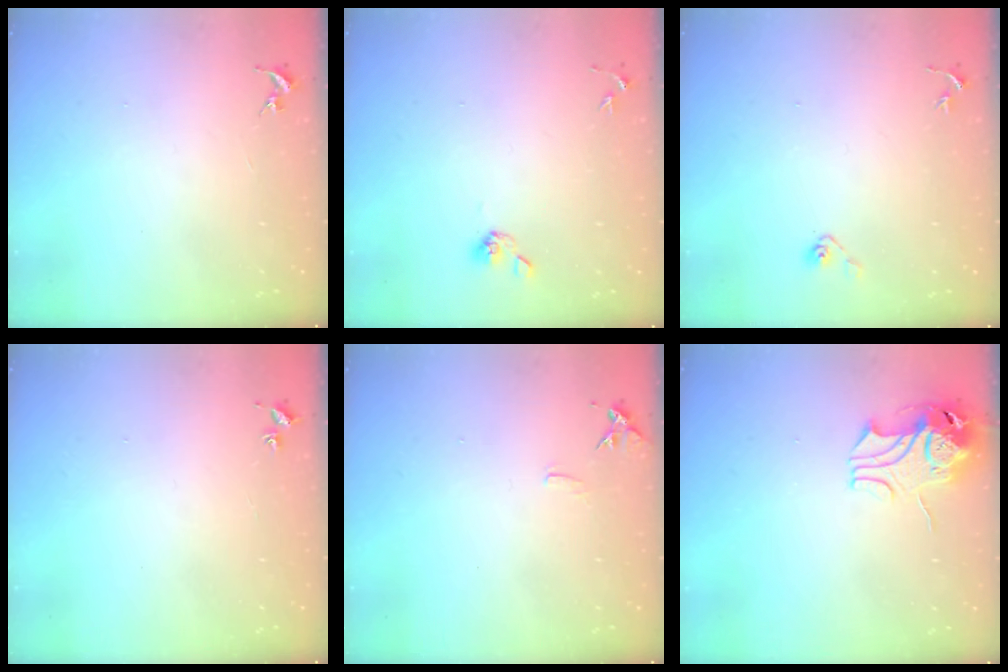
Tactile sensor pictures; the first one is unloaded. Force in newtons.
{"total": 5.5, "press": 5.2, "slide": 1.8}
{"total": 3.7, "press": 3.5, "slide": 1.4}
{"total": 1.9, "press": 1.9, "slide": 0.2}
{"total": 7.0, "press": 7.0, "slide": 0.8}
{"total": 10.6, "press": 10.5, "slide": 1.5}